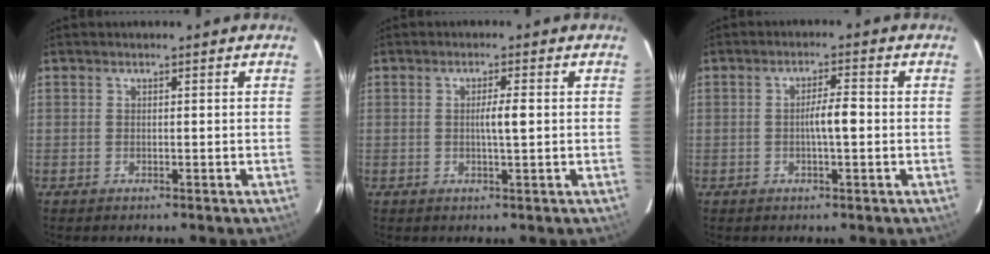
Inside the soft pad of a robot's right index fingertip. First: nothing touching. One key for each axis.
{"total": 2.6, "fx": 0.1, "fy": 0.0, "fz": 2.6, "tx": -0.046, "ty": 0.001, "tz": 0.002}
{"total": 3.5, "fx": -0.4, "fy": 0.4, "fz": 3.4, "tx": -0.057, "ty": 0.005, "tz": -0.007}